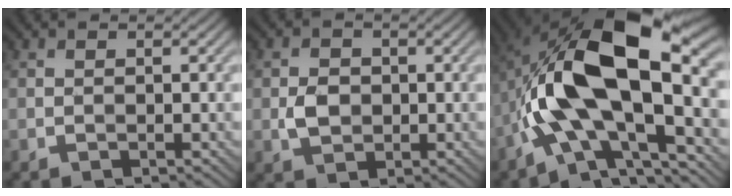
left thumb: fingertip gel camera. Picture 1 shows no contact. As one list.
[{"total": 3.1, "force": [-0.3, 2.6, 1.7], "torque": [-0.038, -0.004, -0.008]}, {"total": 17.9, "force": [-0.6, 8.1, 15.9], "torque": [-0.286, 0.027, -0.020]}]